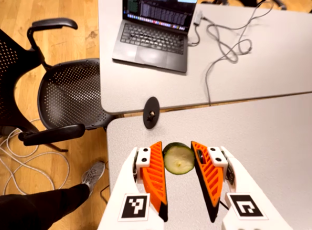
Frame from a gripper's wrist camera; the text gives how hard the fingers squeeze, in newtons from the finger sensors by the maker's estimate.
{"total": 8.8, "left": 9.0, "right": 8.5}